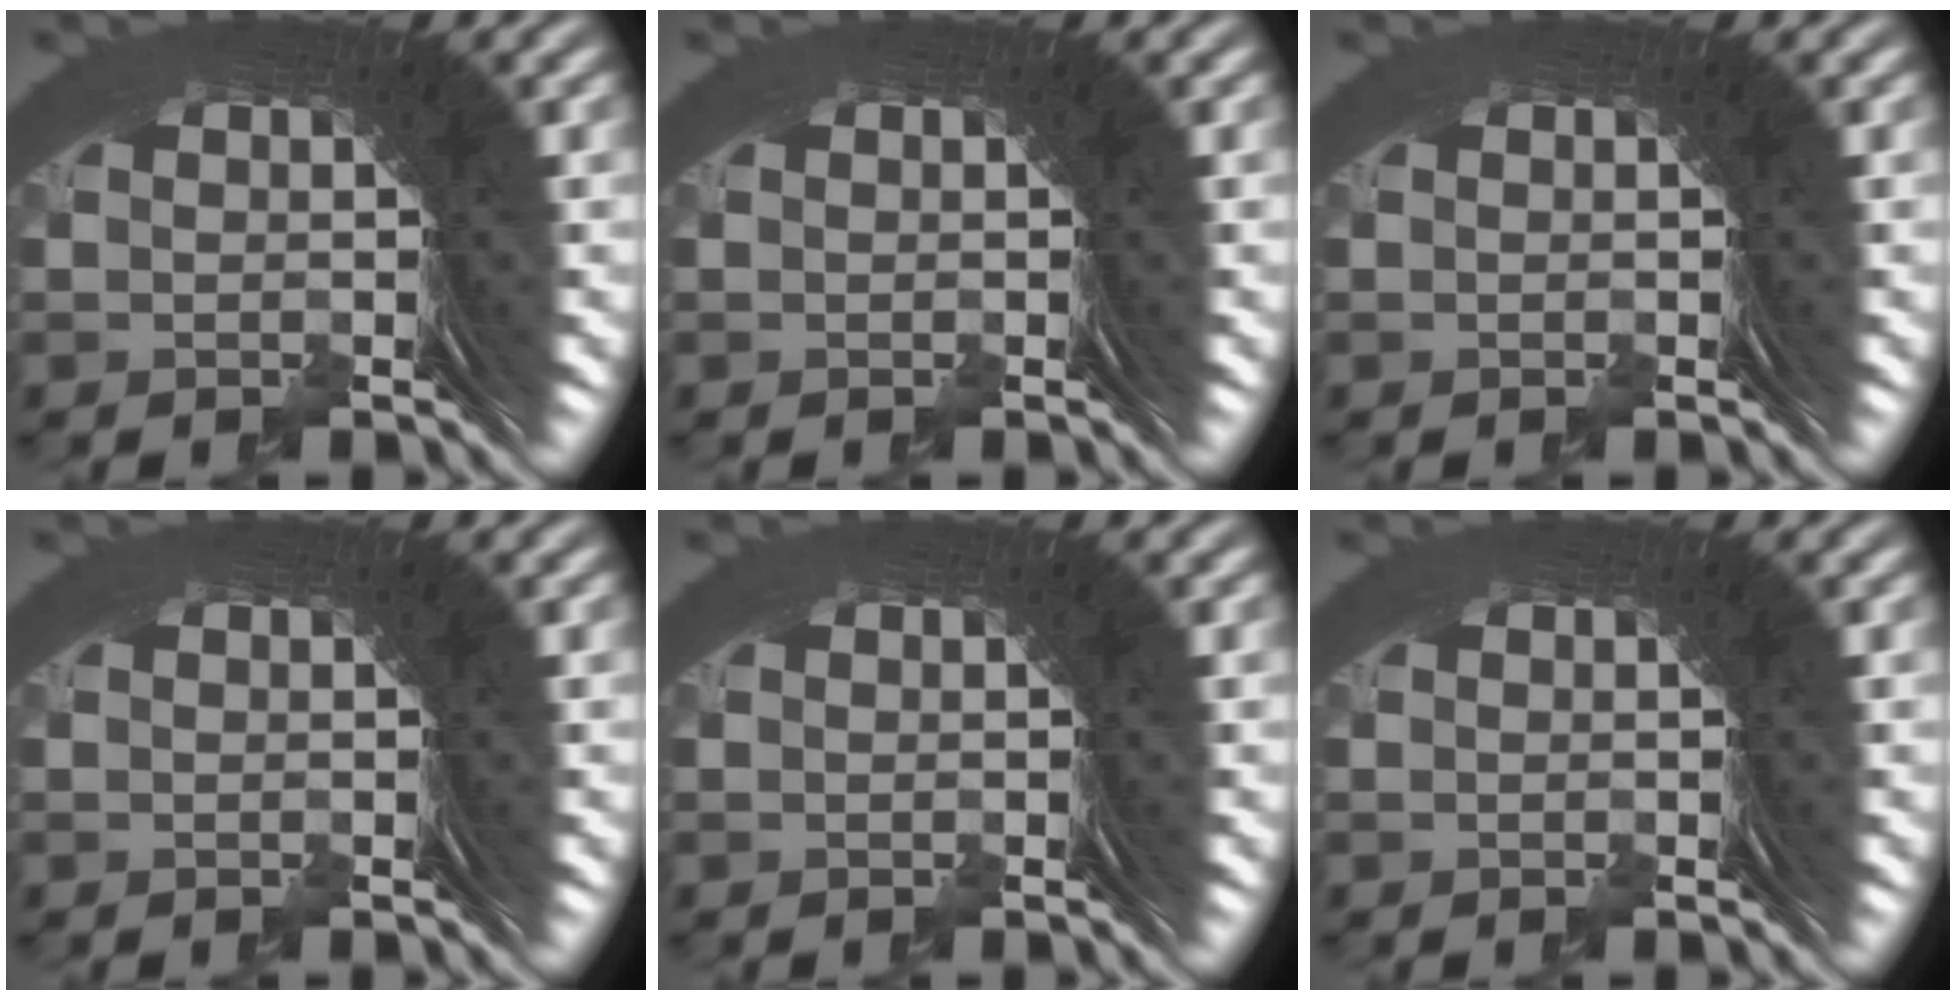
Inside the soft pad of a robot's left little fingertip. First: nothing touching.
{"total": 0.0}
{"total": 0.0}
{"total": 0.0}
{"total": 0.0}
{"total": 0.0}